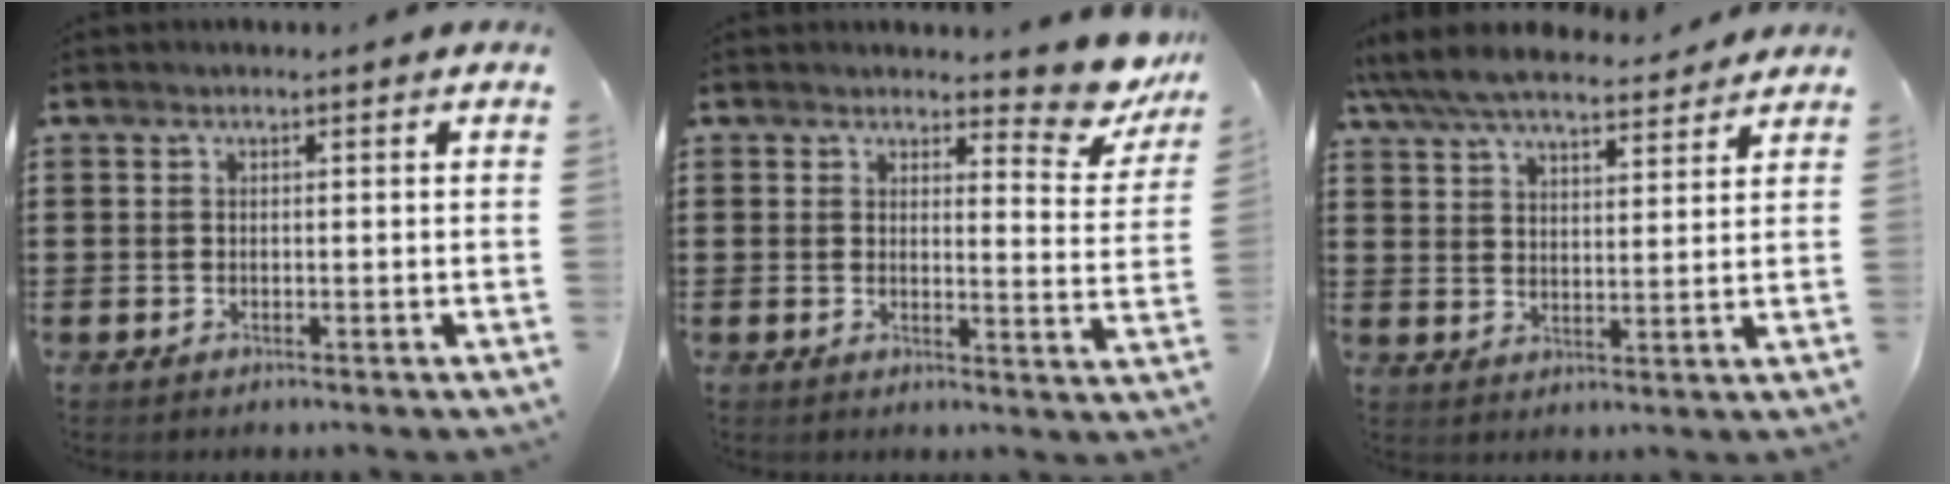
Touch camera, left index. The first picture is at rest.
{"total": 5.4, "force": [4.8, 1.1, 2.3], "torque": [-0.040, -0.029, 0.082]}
{"total": 7.2, "force": [6.6, 1.5, 2.4], "torque": [-0.072, -0.023, 0.120]}